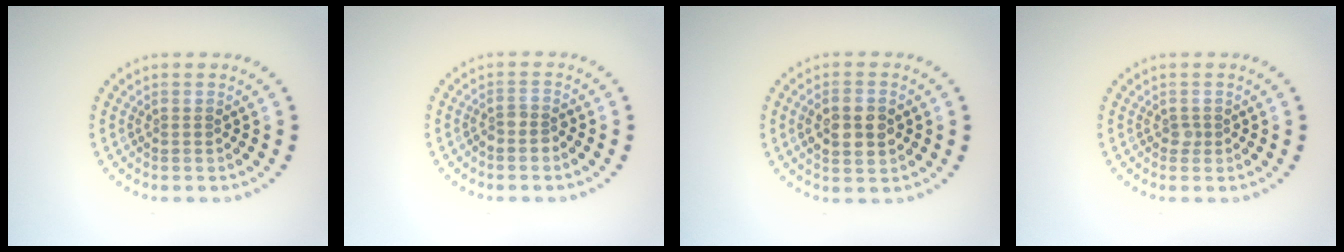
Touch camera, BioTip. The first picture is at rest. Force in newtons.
{"total": 1.5, "press": 1.1, "slide": 0.9}
{"total": 3.4, "press": 3.4, "slide": 0.2}
{"total": 0.6, "press": 0.5, "slide": 0.4}